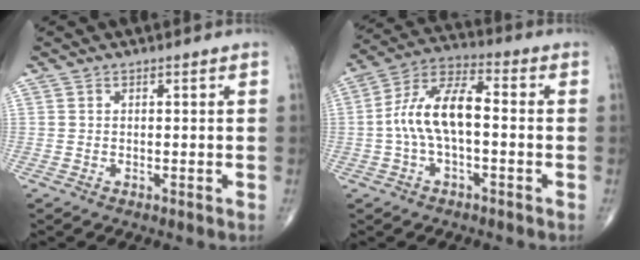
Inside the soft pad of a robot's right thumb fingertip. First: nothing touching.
{"total": 11.8, "force": [-0.9, 5.5, 10.4], "torque": [-0.204, 0.044, -0.023]}